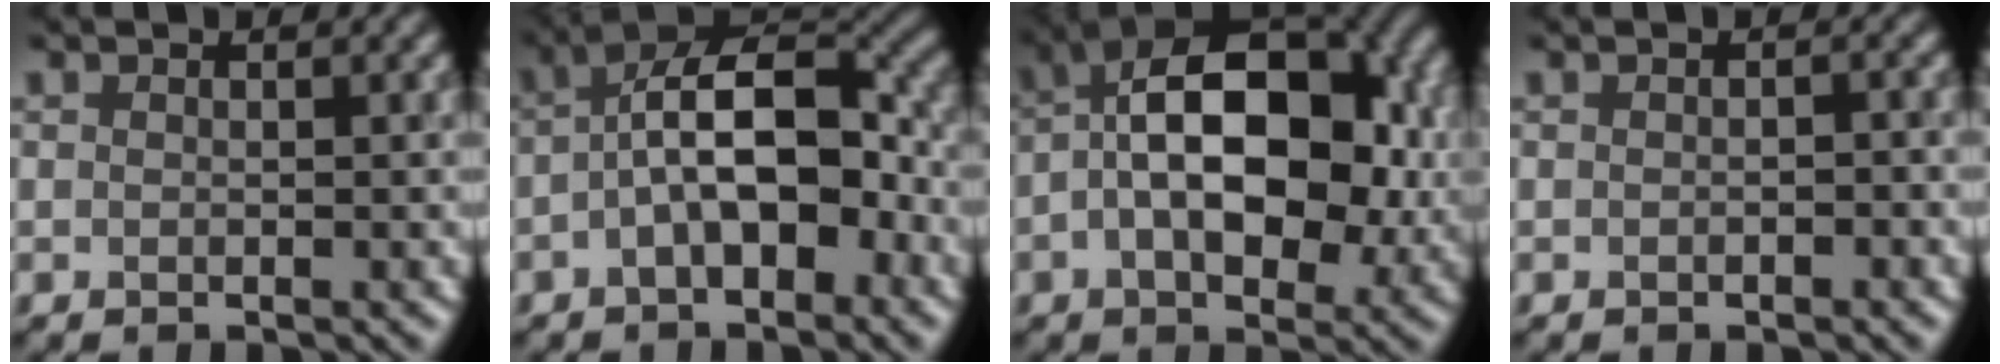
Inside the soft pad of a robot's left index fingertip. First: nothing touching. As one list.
[{"total": 8.5, "force": [-0.9, 4.1, 7.3], "torque": [-0.120, 0.024, -0.024]}, {"total": 14.0, "force": [0.2, 7.7, 11.7], "torque": [-0.167, 0.030, -0.003]}, {"total": 0.9, "force": [-0.3, 0.2, 0.7], "torque": [-0.012, 0.001, -0.006]}]